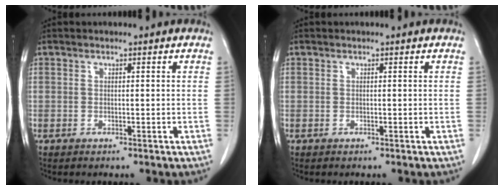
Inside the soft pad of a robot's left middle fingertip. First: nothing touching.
{"total": 0.0}